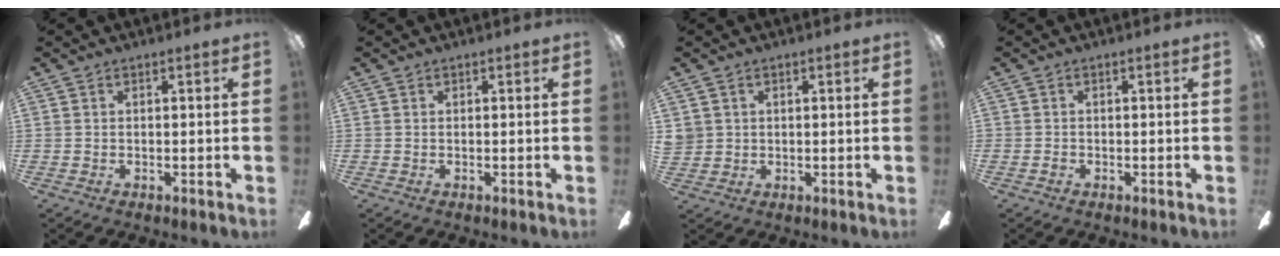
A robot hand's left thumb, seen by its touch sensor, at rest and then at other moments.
{"total": 0.0}
{"total": 2.6, "force": [1.3, 2.3, 0.0], "torque": [0.001, 0.001, 0.024]}
{"total": 0.8, "force": [-0.5, 0.5, 0.3], "torque": [-0.004, 0.001, -0.010]}